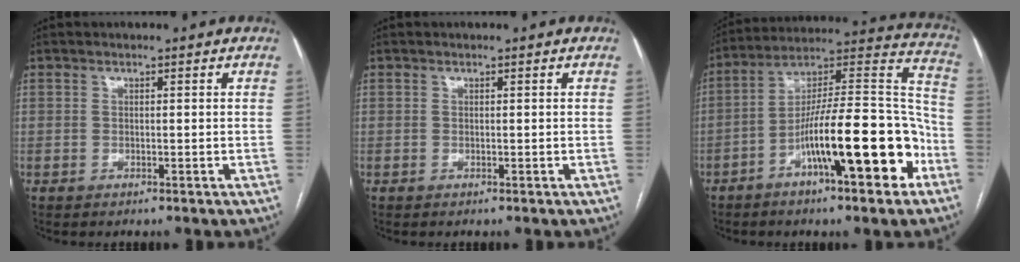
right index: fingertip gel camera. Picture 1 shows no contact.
{"total": 0.0}
{"total": 20.2, "force": [-8.4, 3.6, 18.0], "torque": [-0.272, 0.024, -0.127]}